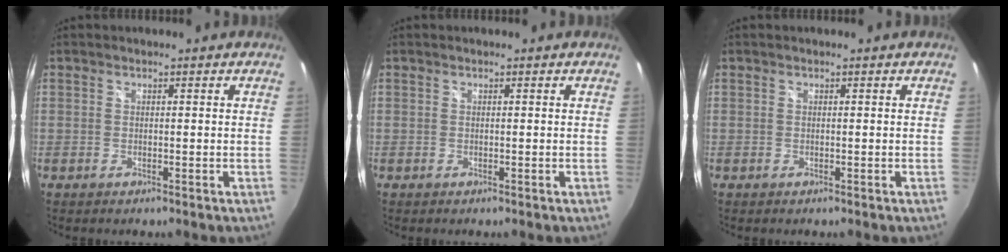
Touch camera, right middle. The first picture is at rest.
{"total": 0.0}
{"total": 0.0}